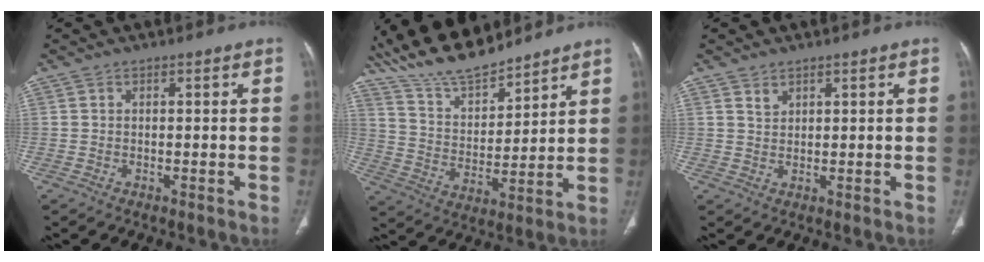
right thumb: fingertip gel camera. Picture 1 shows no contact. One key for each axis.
{"total": 14.5, "fx": 12.9, "fy": 3.9, "fz": 5.3, "tx": -0.077, "ty": -0.061, "tz": 0.246}
{"total": 1.7, "fx": 1.3, "fy": 1.0, "fz": 0.6, "tx": -0.003, "ty": -0.008, "tz": 0.025}